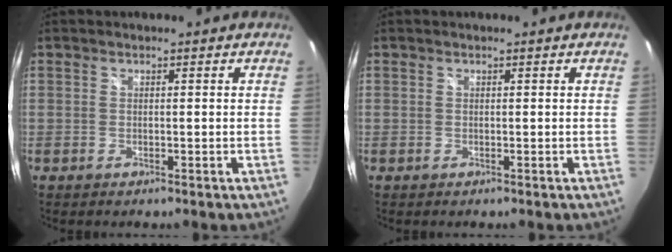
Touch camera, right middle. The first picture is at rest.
{"total": 0.0}